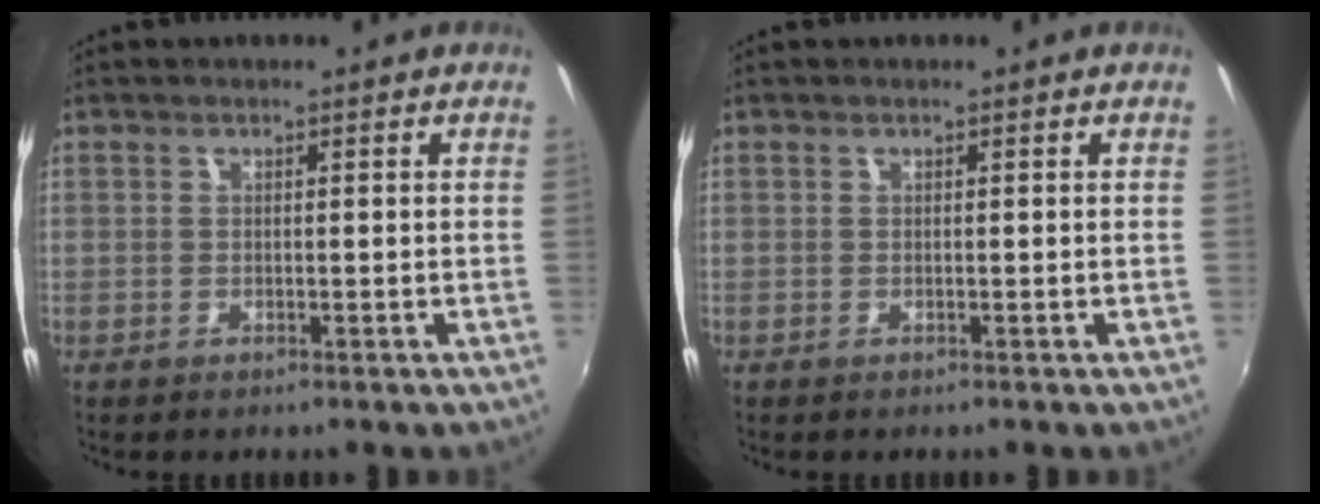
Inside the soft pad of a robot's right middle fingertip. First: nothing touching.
{"total": 0.0}